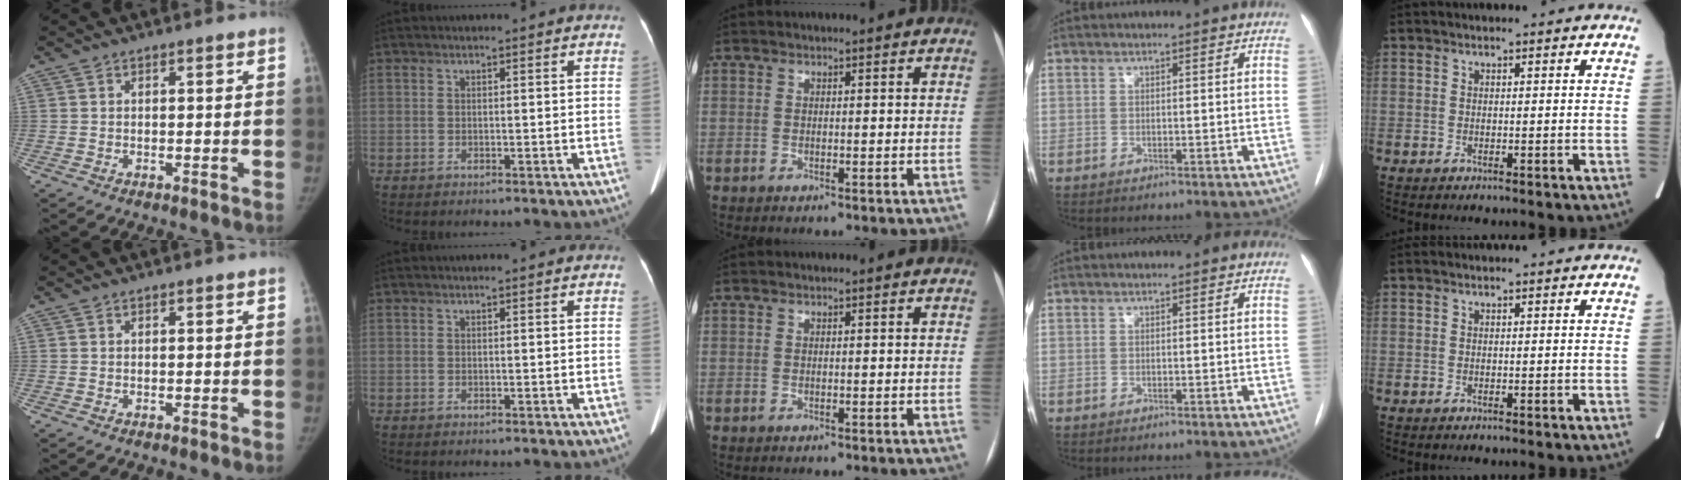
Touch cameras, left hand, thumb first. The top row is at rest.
{}